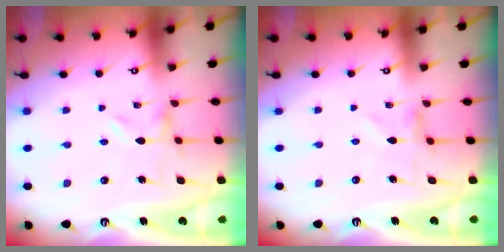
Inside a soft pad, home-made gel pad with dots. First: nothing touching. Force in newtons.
{"total": 1.0, "press": 1.0, "slide": 0.2}